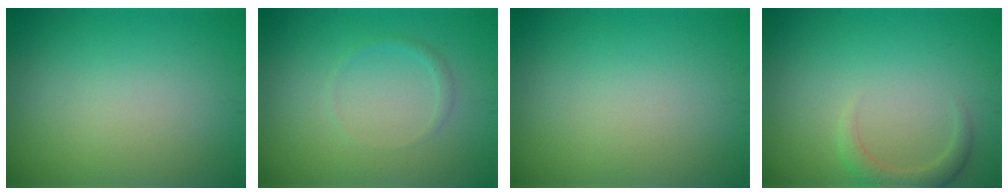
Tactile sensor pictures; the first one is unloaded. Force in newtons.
{"total": 0.8, "press": 0.8, "slide": 0.1}
{"total": 0.0}
{"total": 2.0, "press": 2.0, "slide": 0.3}